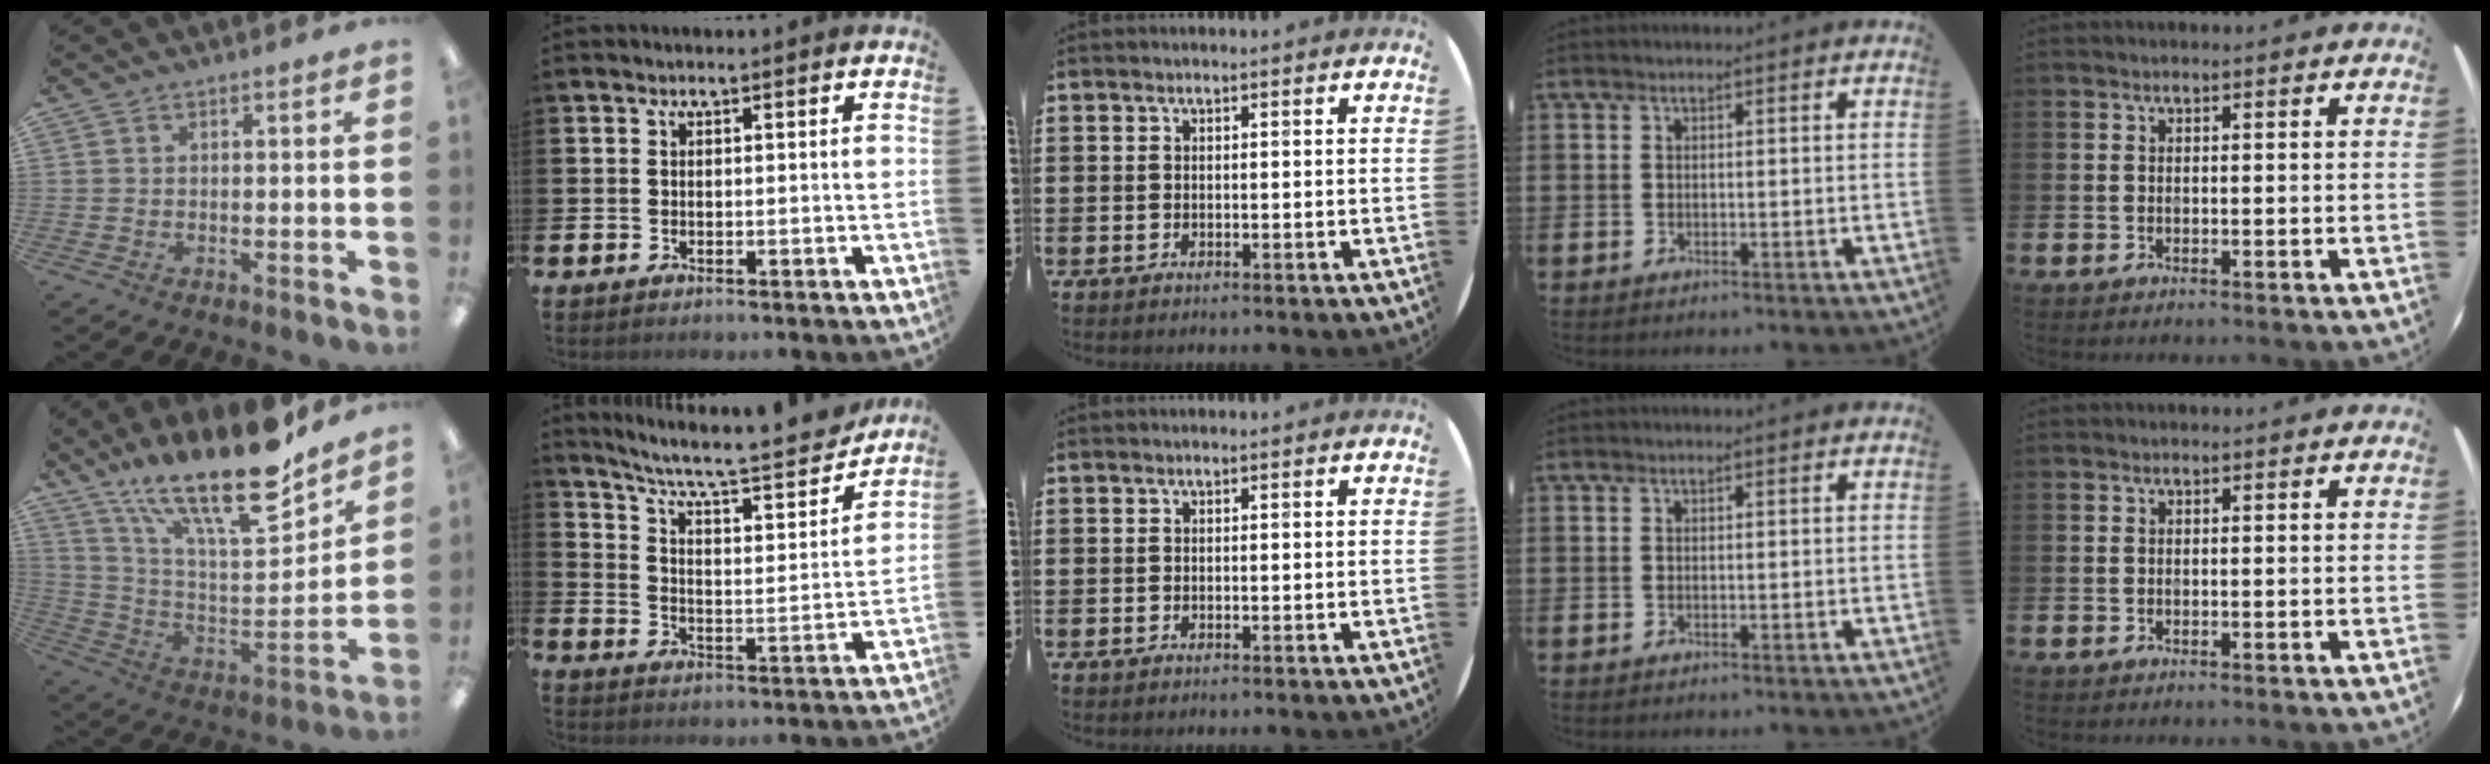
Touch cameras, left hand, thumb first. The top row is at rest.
{"thumb": {"total": 24.1, "force": [17.3, 6.8, 15.3], "torque": [-0.254, -0.118, 0.293]}, "index": {"total": 8.3, "force": [7.2, 1.5, 3.7], "torque": [-0.098, -0.052, 0.117]}}